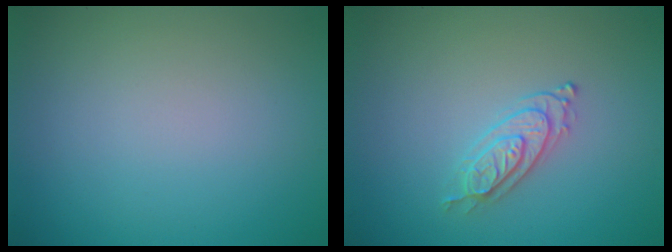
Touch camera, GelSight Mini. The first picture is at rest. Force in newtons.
{"total": 2.2, "press": 2.0, "slide": 0.7}